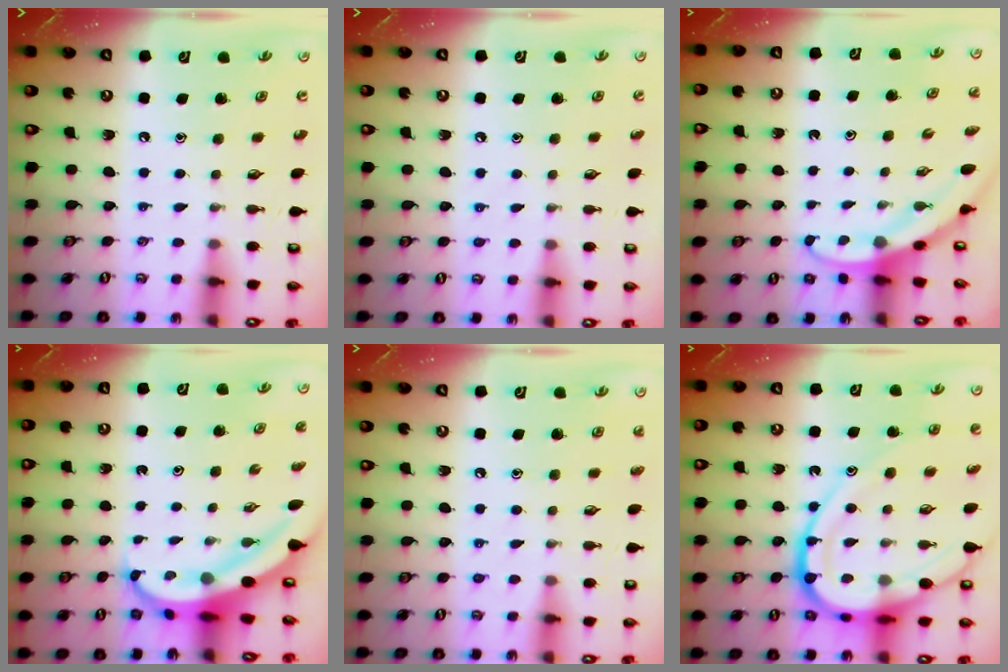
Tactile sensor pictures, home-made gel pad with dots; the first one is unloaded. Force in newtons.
{"total": 3.4, "press": 3.2, "slide": 1.1}
{"total": 2.8, "press": 2.8, "slide": 0.0}
{"total": 6.1, "press": 6.0, "slide": 1.5}
{"total": 7.2, "press": 7.2, "slide": 0.8}
{"total": 20.5, "press": 20.4, "slide": 2.2}